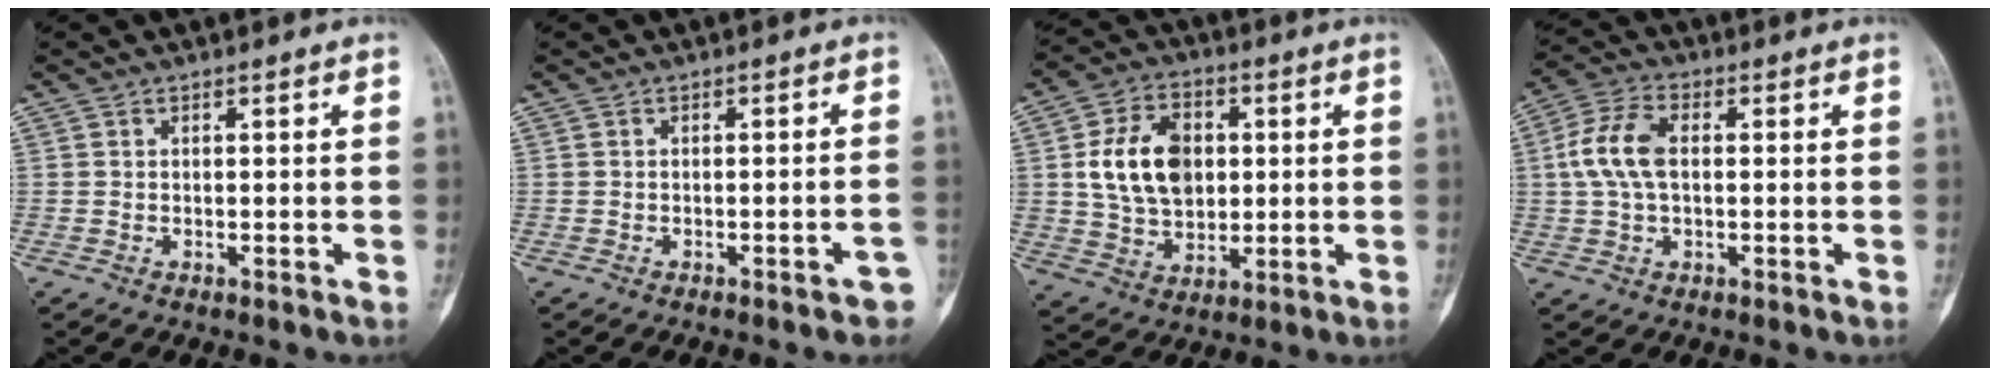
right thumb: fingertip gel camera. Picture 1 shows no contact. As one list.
[{"total": 3.2, "force": [-1.8, 0.6, 2.6], "torque": [-0.031, 0.014, -0.020]}, {"total": 14.3, "force": [2.1, 10.2, 9.8], "torque": [-0.140, 0.000, 0.042]}, {"total": 9.0, "force": [0.9, 5.2, 7.3], "torque": [-0.159, 0.020, 0.015]}]